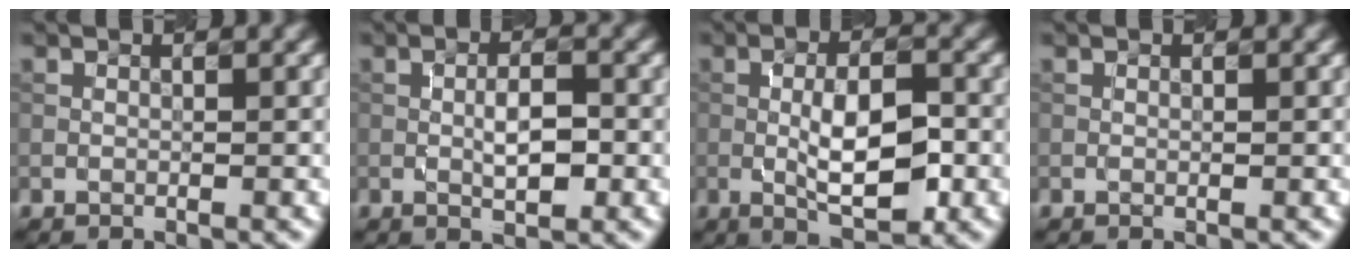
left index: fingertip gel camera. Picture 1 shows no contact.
{"total": 3.3, "force": [-0.3, 1.1, 3.1], "torque": [-0.054, 0.002, -0.004]}
{"total": 6.4, "force": [-1.0, 2.3, 5.9], "torque": [-0.102, 0.001, -0.016]}
{"total": 0.0}